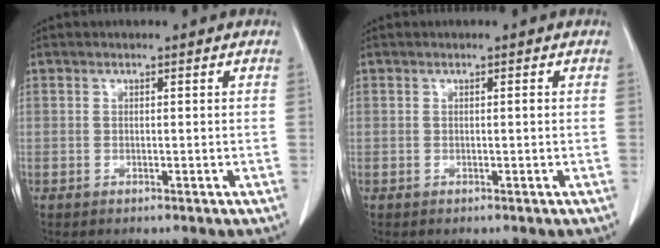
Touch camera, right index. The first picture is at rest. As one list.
[{"total": 0.0}]